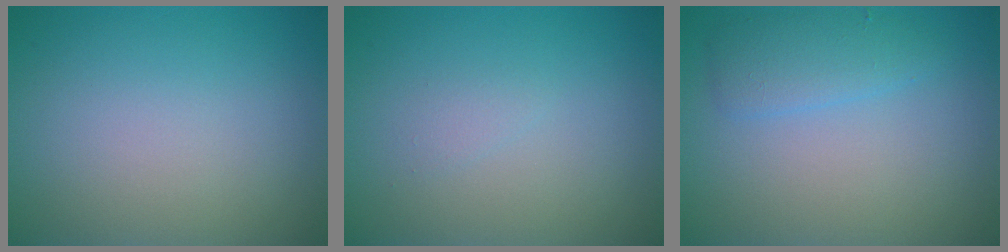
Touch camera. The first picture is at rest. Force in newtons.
{"total": 0.7, "press": 0.7, "slide": 0.1}
{"total": 2.3, "press": 2.3, "slide": 0.0}